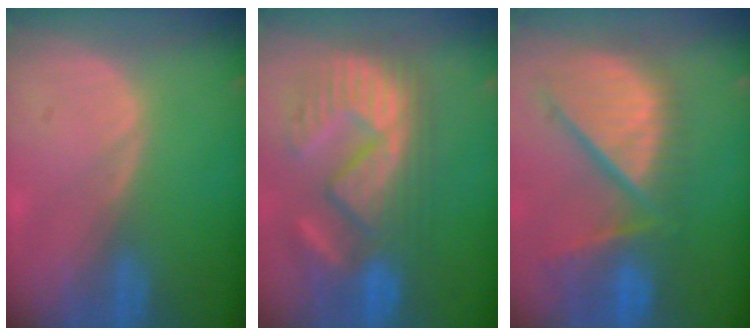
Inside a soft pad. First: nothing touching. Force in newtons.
{"total": 11.6, "press": 11.1, "slide": 3.4}
{"total": 12.5, "press": 10.7, "slide": 6.5}